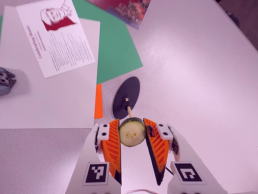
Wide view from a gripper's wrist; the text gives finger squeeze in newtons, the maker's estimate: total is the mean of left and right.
{"total": 12.0, "left": 12.7, "right": 11.4}